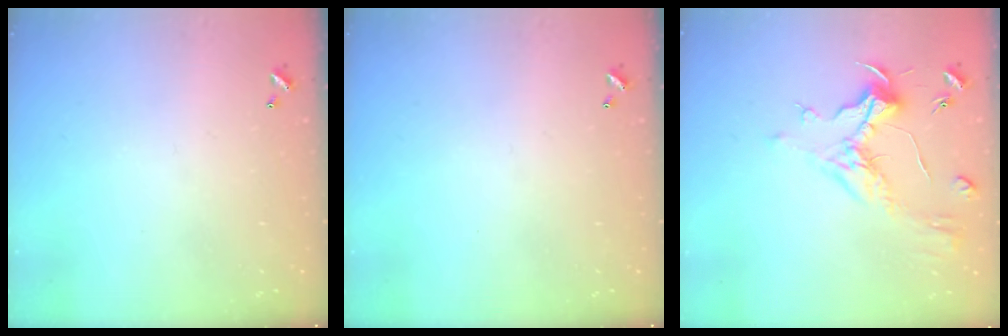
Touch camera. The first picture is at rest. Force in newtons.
{"total": 0.0}
{"total": 1.0, "press": 0.2, "slide": 1.0}